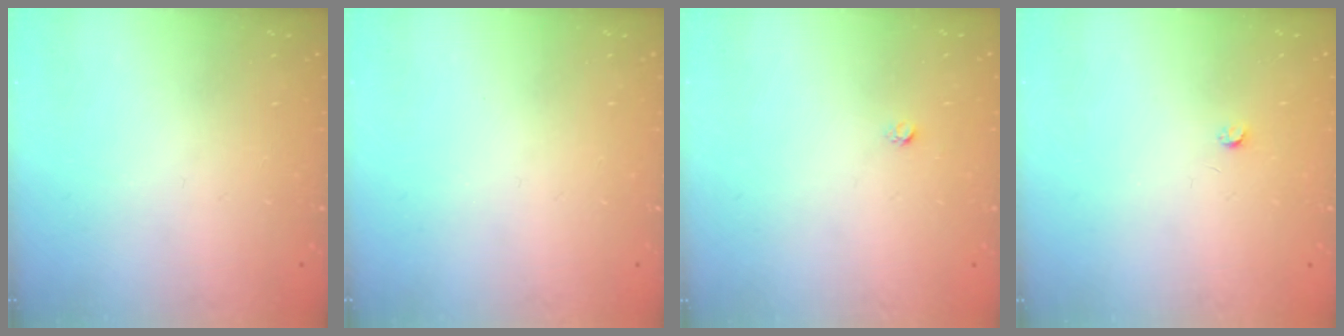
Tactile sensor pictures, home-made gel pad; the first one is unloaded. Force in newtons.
{"total": 0.0}
{"total": 1.6, "press": 1.5, "slide": 0.1}
{"total": 2.5, "press": 2.5, "slide": 0.4}